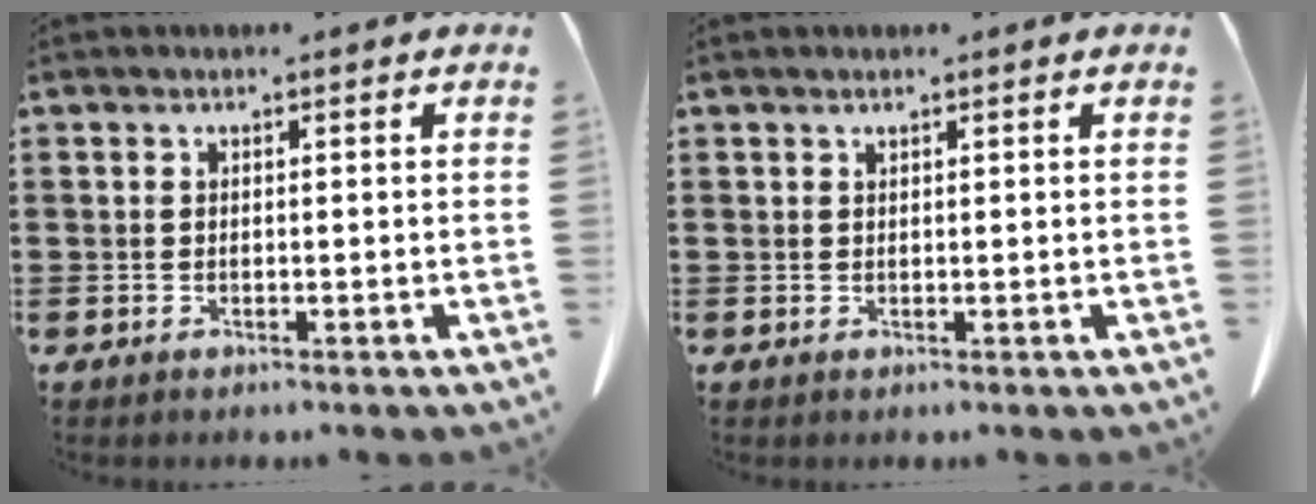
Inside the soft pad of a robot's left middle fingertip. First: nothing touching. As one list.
[{"total": 0.5, "force": [0.4, 0.0, 0.3], "torque": [-0.007, -0.002, 0.009]}]